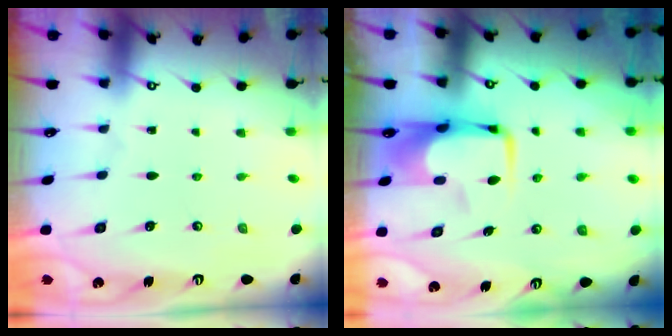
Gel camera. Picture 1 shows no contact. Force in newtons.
{"total": 7.1, "press": 7.0, "slide": 1.4}